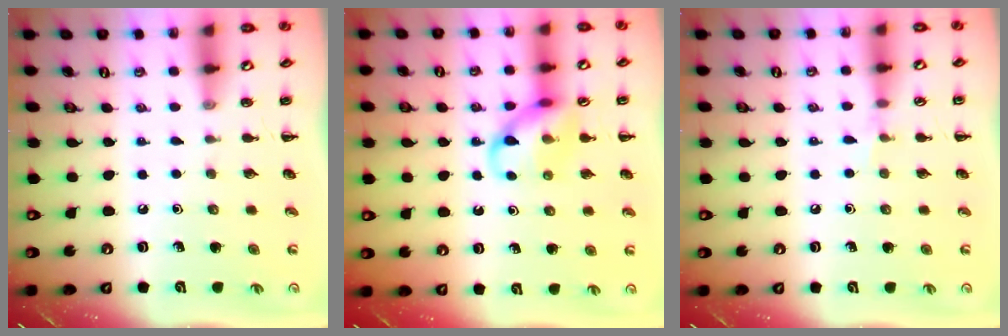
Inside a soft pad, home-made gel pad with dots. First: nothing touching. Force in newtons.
{"total": 11.1, "press": 11.0, "slide": 1.3}
{"total": 4.6, "press": 4.3, "slide": 1.6}